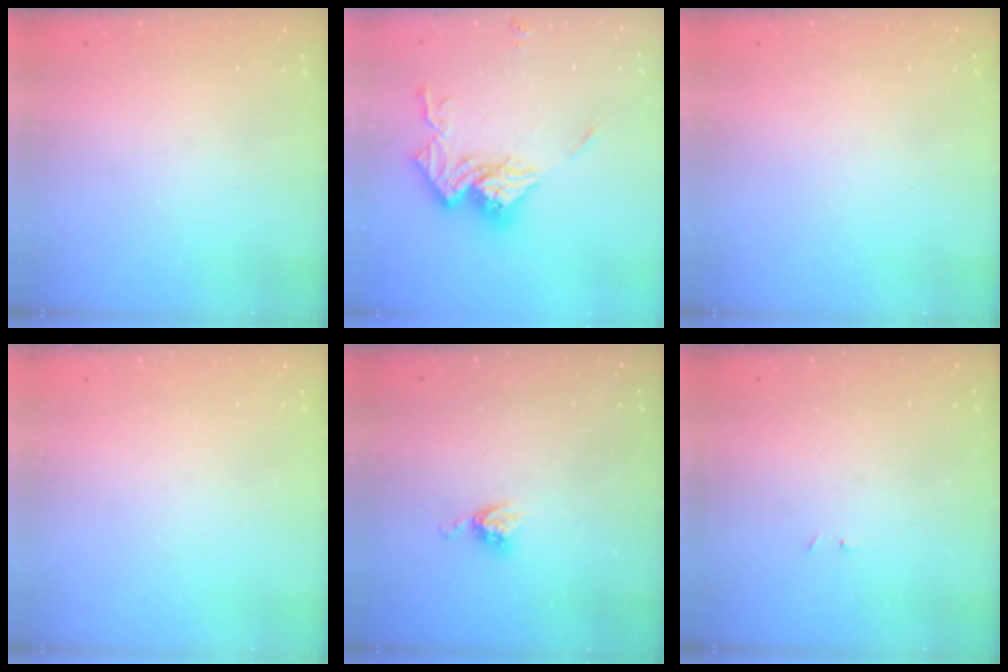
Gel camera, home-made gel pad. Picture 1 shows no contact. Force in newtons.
{"total": 15.8, "press": 15.7, "slide": 1.4}
{"total": 0.0}
{"total": 0.0}
{"total": 4.6, "press": 4.6, "slide": 0.3}
{"total": 2.9, "press": 2.9, "slide": 0.4}